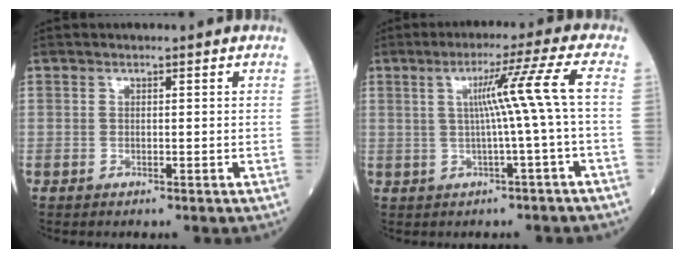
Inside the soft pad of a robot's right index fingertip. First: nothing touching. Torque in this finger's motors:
{"motor_torque": [0.59, 0.03, 0.33, 0.12]}